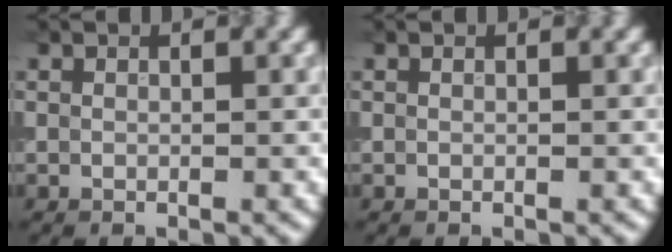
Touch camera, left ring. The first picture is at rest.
{"total": 0.0}